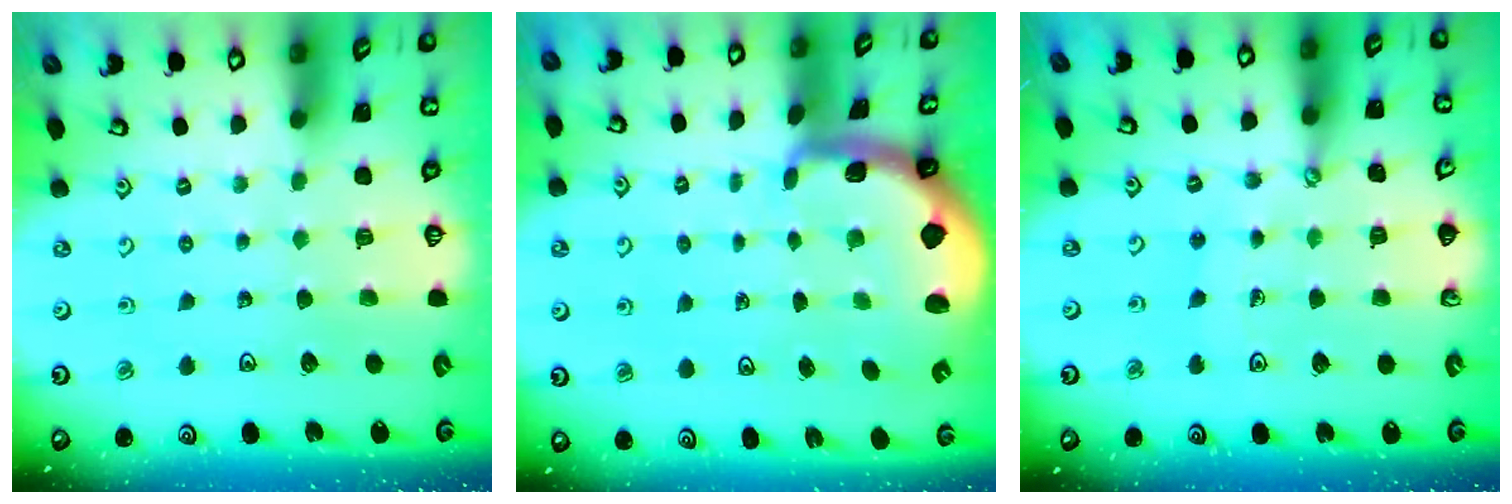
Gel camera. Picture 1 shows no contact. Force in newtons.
{"total": 1.9, "press": 1.9, "slide": 0.4}
{"total": 7.3, "press": 7.1, "slide": 1.7}